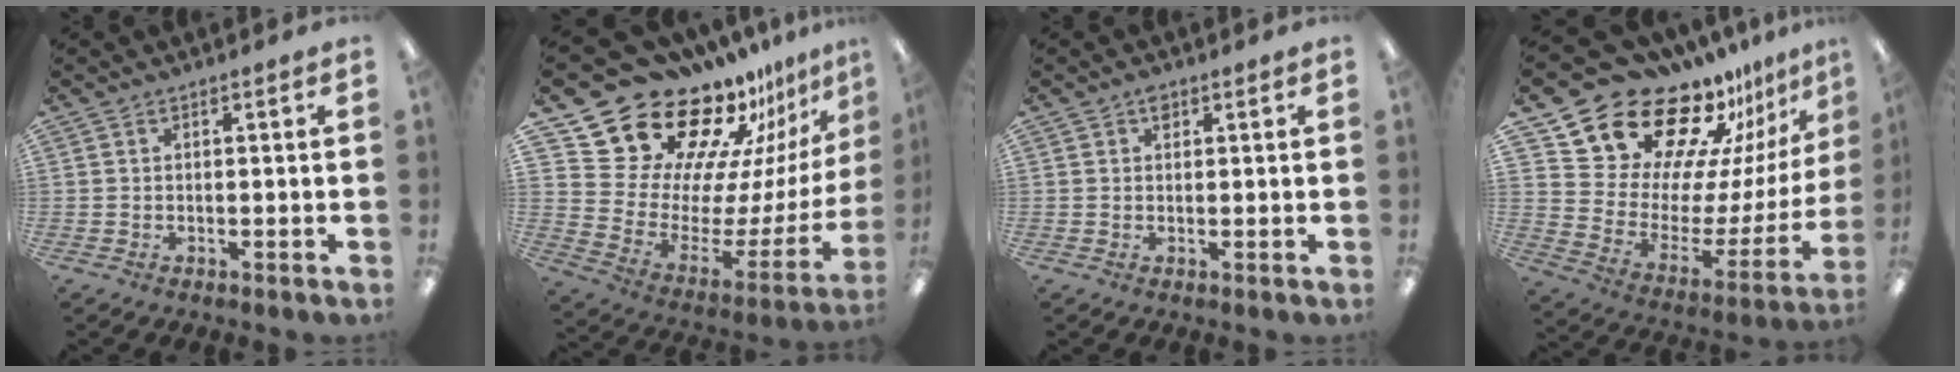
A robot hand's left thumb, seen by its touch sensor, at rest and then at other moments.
{"total": 24.8, "force": [19.2, 13.5, 8.1], "torque": [-0.118, -0.170, 0.374]}
{"total": 1.6, "force": [1.0, 1.0, 0.8], "torque": [-0.002, -0.004, 0.014]}
{"total": 22.9, "force": [18.6, 11.5, 6.6], "torque": [-0.104, -0.149, 0.350]}